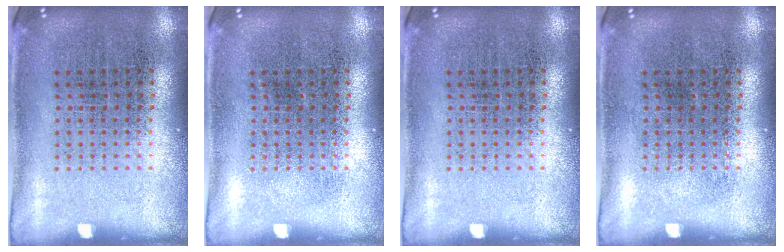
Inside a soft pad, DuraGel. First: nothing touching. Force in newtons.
{"total": 0.0}
{"total": 0.0}
{"total": 0.0}